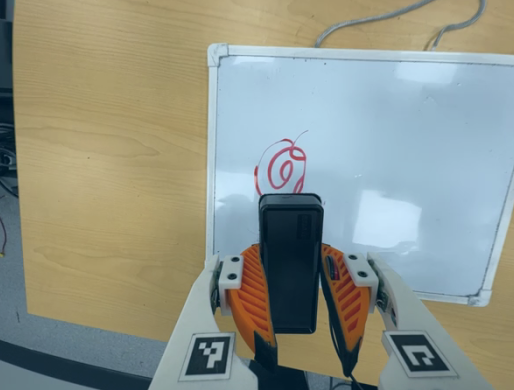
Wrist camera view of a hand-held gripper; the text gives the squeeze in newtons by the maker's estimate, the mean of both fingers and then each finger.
{"total": 9.1, "left": 6.8, "right": 11.4}